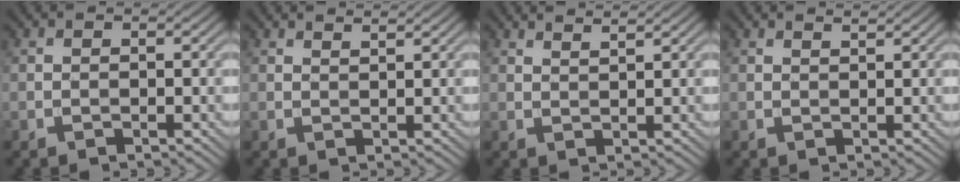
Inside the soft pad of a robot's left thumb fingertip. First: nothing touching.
{"total": 1.7, "force": [1.5, 0.1, 0.7], "torque": [-0.019, 0.000, 0.028]}
{"total": 2.6, "force": [2.2, 0.3, 1.3], "torque": [-0.021, 0.002, 0.038]}
{"total": 1.3, "force": [1.2, 0.0, 0.6], "torque": [-0.018, 0.000, 0.021]}